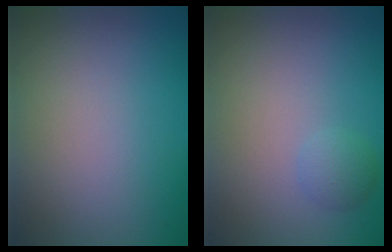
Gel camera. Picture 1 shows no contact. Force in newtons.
{"total": 1.3, "press": 1.3, "slide": 0.0}